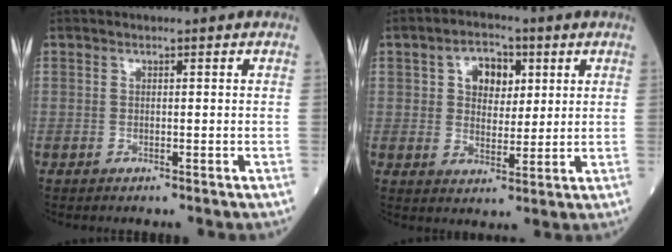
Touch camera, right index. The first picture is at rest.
{"total": 6.5, "force": [2.3, 4.2, 4.4], "torque": [-0.069, 0.016, 0.040]}